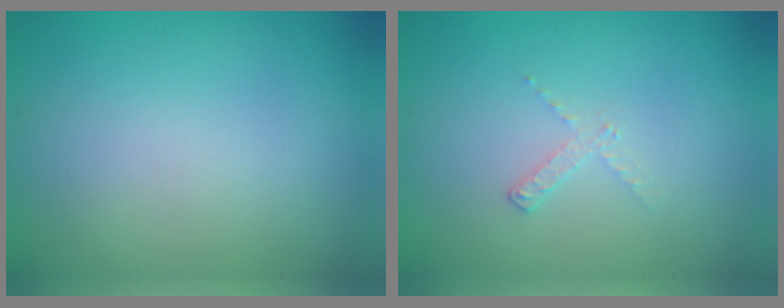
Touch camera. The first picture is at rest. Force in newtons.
{"total": 1.1, "press": 1.1, "slide": 0.2}